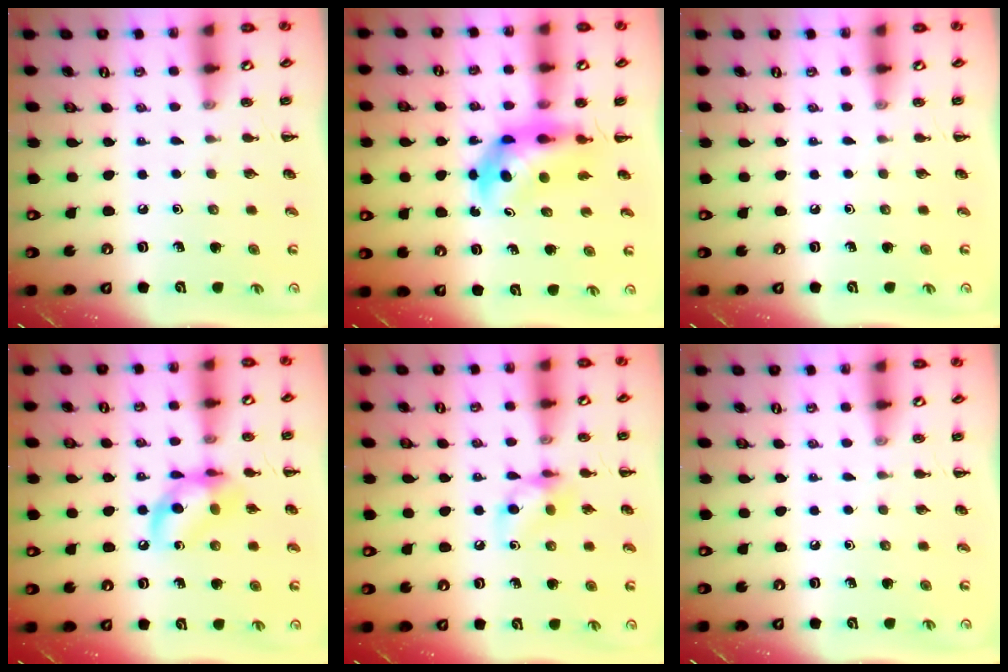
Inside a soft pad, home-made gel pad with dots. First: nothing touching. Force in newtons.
{"total": 6.0, "press": 5.9, "slide": 1.3}
{"total": 0.0}
{"total": 11.8, "press": 11.6, "slide": 2.0}
{"total": 8.3, "press": 8.2, "slide": 0.6}
{"total": 0.0}